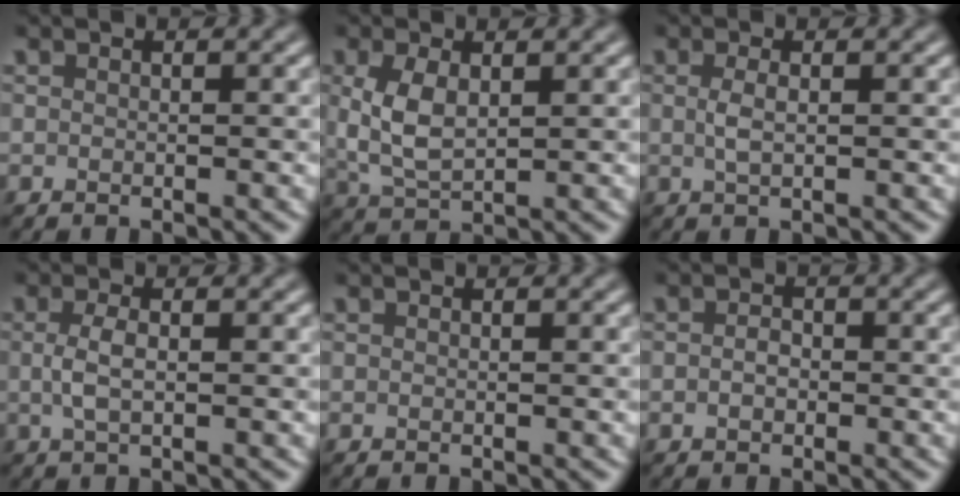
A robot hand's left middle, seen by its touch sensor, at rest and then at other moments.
{"total": 3.7, "force": [0.7, 1.9, 3.1], "torque": [-0.070, 0.000, 0.018]}
{"total": 1.4, "force": [0.1, 0.4, 1.3], "torque": [-0.027, 0.000, 0.002]}
{"total": 2.0, "force": [0.0, 0.7, 1.9], "torque": [-0.042, 0.000, 0.000]}
{"total": 0.0}
{"total": 1.3, "force": [-0.3, 0.9, 0.8], "torque": [-0.015, -0.001, -0.009]}